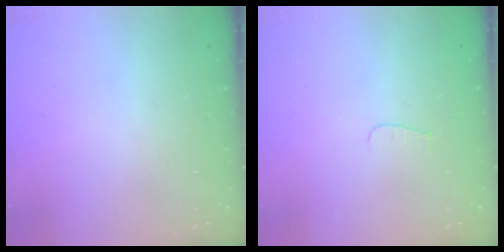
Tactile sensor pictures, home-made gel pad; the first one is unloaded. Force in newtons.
{"total": 3.4, "press": 3.4, "slide": 0.3}